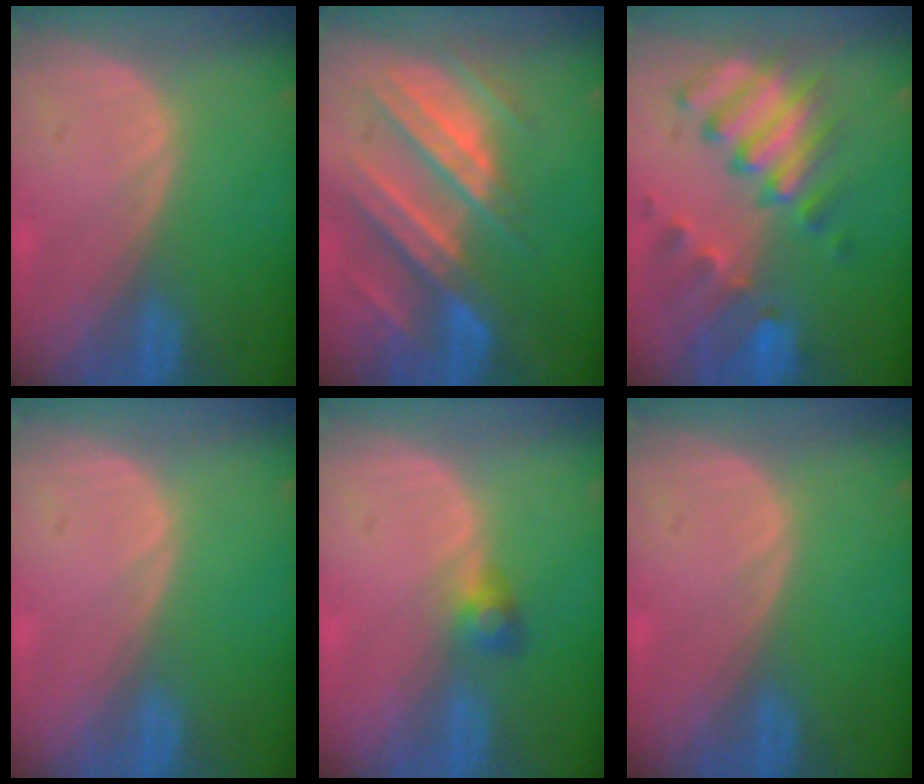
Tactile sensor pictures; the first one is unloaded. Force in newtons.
{"total": 10.8, "press": 9.6, "slide": 4.9}
{"total": 10.2, "press": 8.9, "slide": 5.0}
{"total": 0.0}
{"total": 2.5, "press": 2.5, "slide": 0.5}
{"total": 0.0}